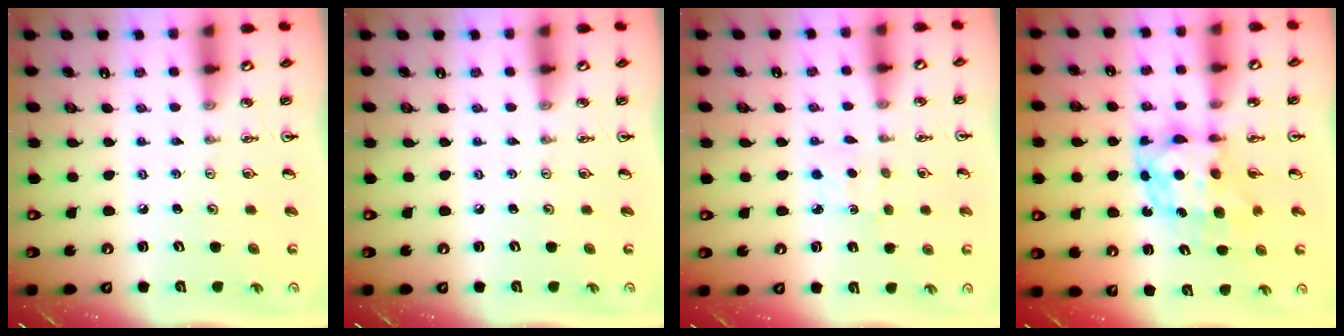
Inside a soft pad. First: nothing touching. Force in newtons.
{"total": 0.0}
{"total": 2.7, "press": 2.6, "slide": 0.3}
{"total": 8.1, "press": 8.0, "slide": 0.6}